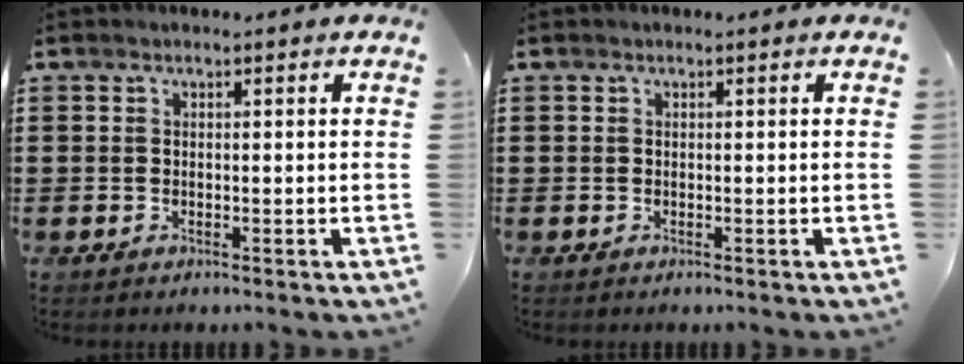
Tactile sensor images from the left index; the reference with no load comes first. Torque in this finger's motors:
{"motor_torque": [-0.02, 0.01, 0.00, -0.01]}